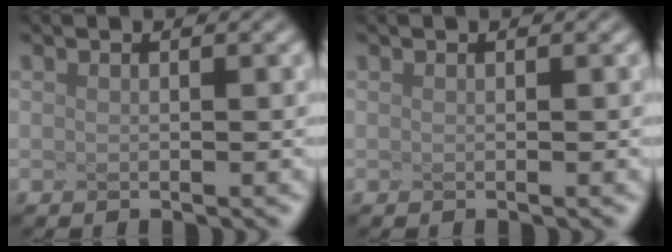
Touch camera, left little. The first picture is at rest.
{"total": 0.0}